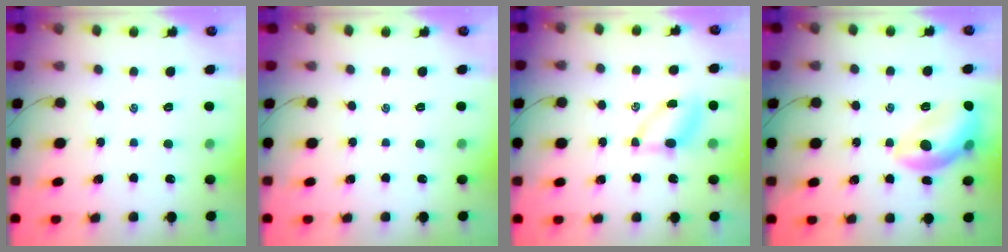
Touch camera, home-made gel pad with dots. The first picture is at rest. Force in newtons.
{"total": 0.0}
{"total": 5.5, "press": 5.4, "slide": 0.7}
{"total": 12.5, "press": 12.4, "slide": 0.9}